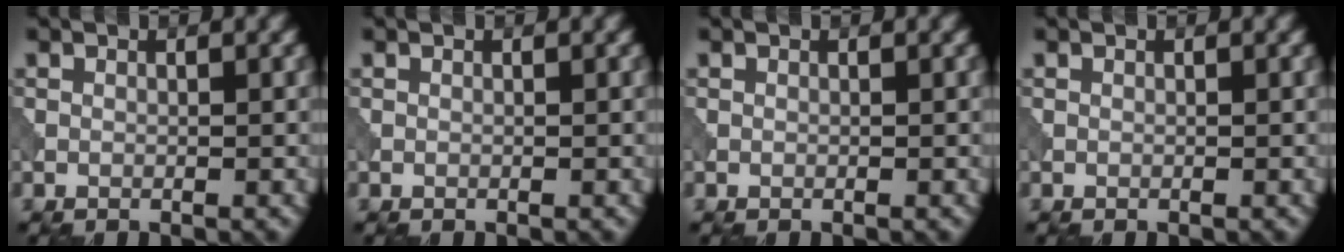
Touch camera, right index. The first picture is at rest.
{"total": 0.0}
{"total": 0.0}
{"total": 0.0}